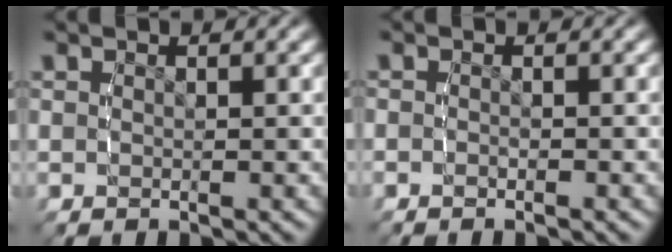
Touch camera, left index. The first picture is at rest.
{"total": 0.9, "force": [-0.8, 0.5, 0.1], "torque": [-0.007, -0.001, -0.016]}